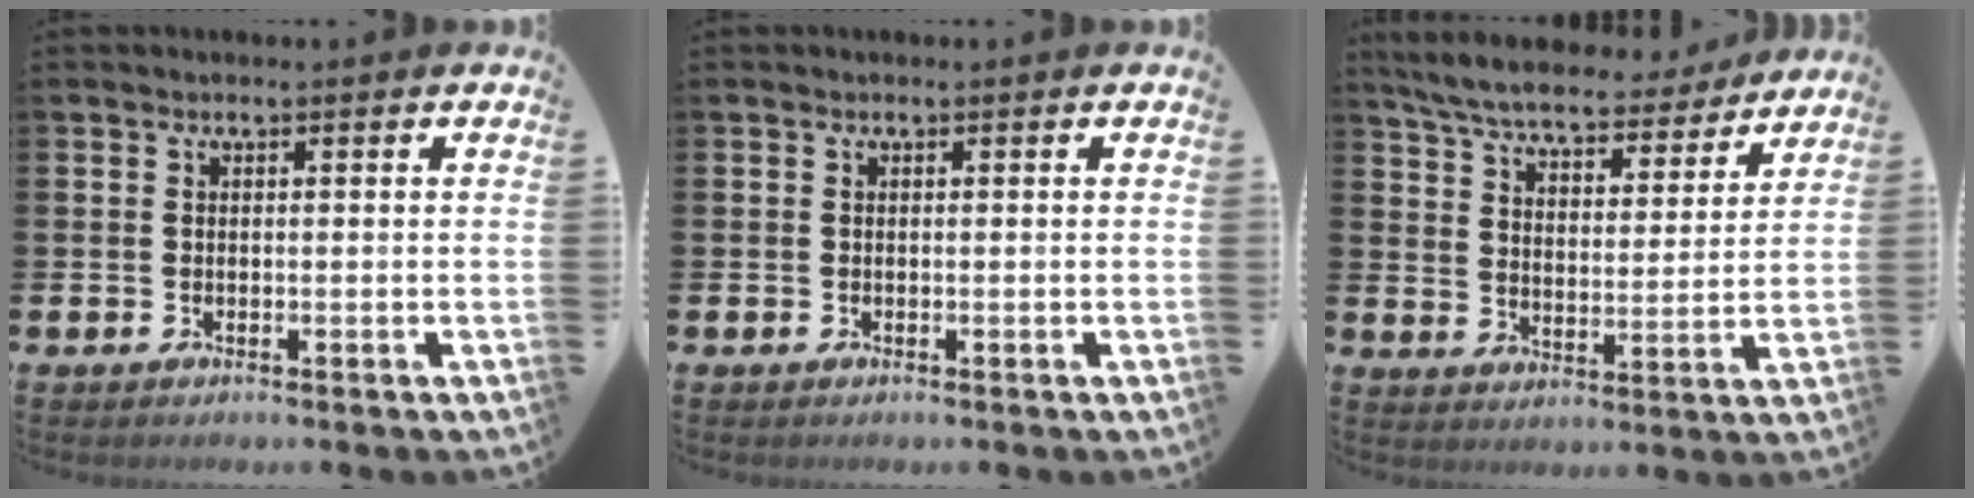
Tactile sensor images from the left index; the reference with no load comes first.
{"total": 0.0}
{"total": 7.0, "force": [6.6, 1.1, 2.0], "torque": [-0.073, -0.042, 0.114]}